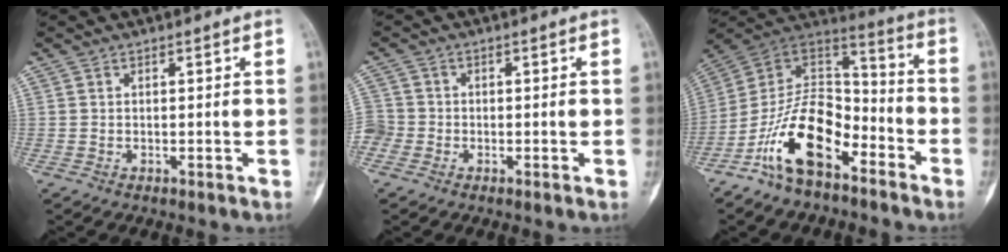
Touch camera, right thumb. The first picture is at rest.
{"total": 4.4, "force": [-1.5, 4.0, 1.0], "torque": [-0.018, 0.011, -0.036]}
{"total": 17.5, "force": [-9.3, 9.2, 11.6], "torque": [-0.192, 0.088, -0.177]}